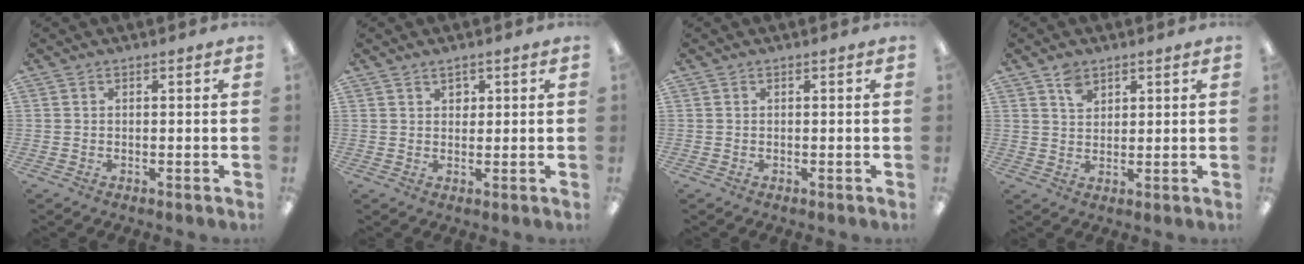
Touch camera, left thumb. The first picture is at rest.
{"total": 2.3, "force": [1.5, 1.5, 1.0], "torque": [-0.004, -0.005, 0.024]}
{"total": 0.0}
{"total": 3.9, "force": [2.7, 2.4, 1.5], "torque": [-0.019, -0.009, 0.049]}